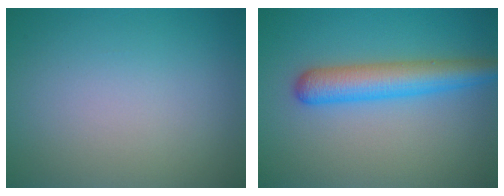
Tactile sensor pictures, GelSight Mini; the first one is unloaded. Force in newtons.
{"total": 4.8, "press": 4.8, "slide": 0.2}